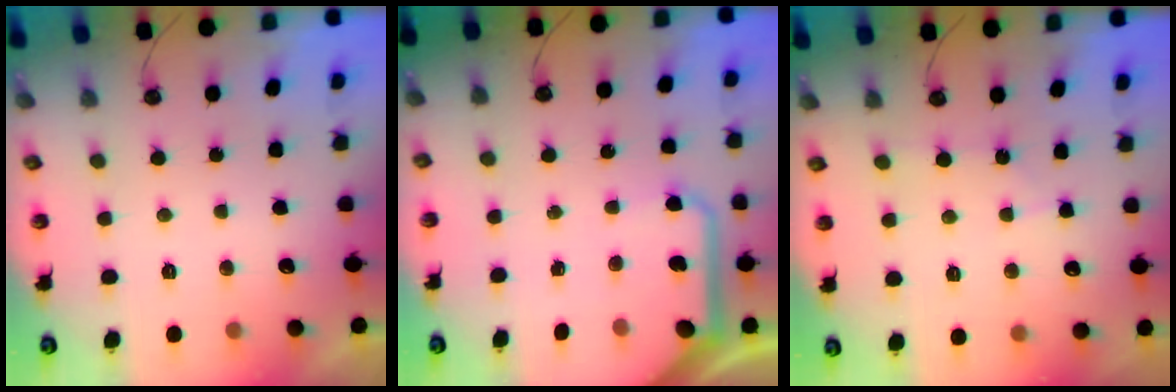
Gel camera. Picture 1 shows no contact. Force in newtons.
{"total": 10.3, "press": 10.3, "slide": 1.2}
{"total": 3.9, "press": 3.9, "slide": 0.5}